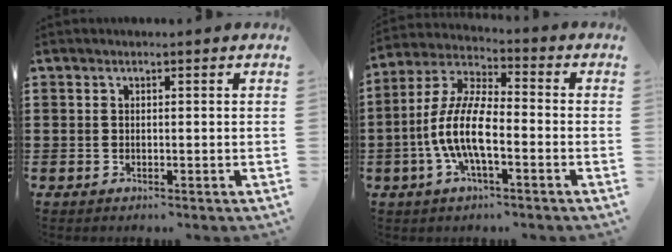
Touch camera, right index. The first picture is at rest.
{"total": 9.8, "force": [-3.2, 3.1, 8.7], "torque": [-0.209, -0.013, -0.068]}